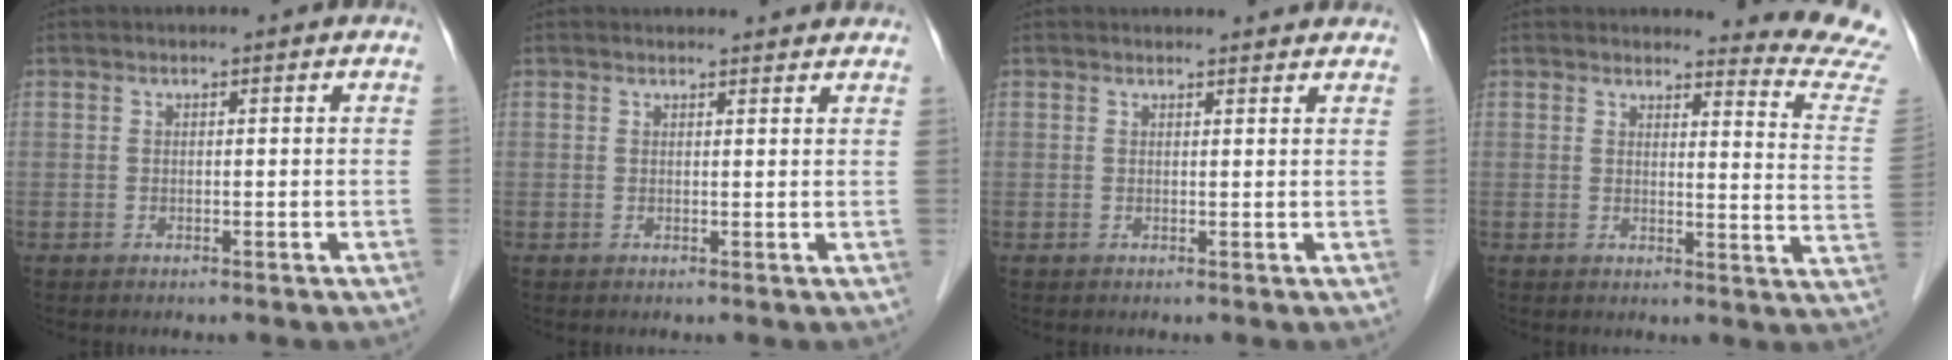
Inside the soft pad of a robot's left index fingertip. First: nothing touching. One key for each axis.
{"total": 5.9, "fx": 5.7, "fy": 1.0, "fz": 1.2, "tx": -0.009, "ty": 0.014, "tz": 0.053}
{"total": 5.3, "fx": 5.1, "fy": 0.9, "fz": 1.0, "tx": -0.010, "ty": 0.013, "tz": 0.048}
{"total": 10.9, "fx": 10.8, "fy": -1.5, "fz": -0.3, "tx": 0.003, "ty": -0.134, "tz": 0.096}